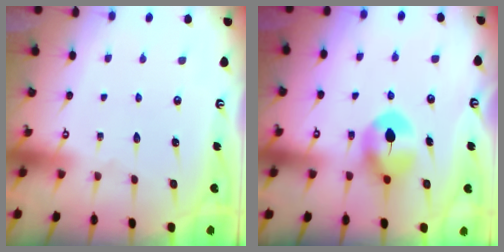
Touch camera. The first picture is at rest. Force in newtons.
{"total": 8.3, "press": 8.3, "slide": 0.7}